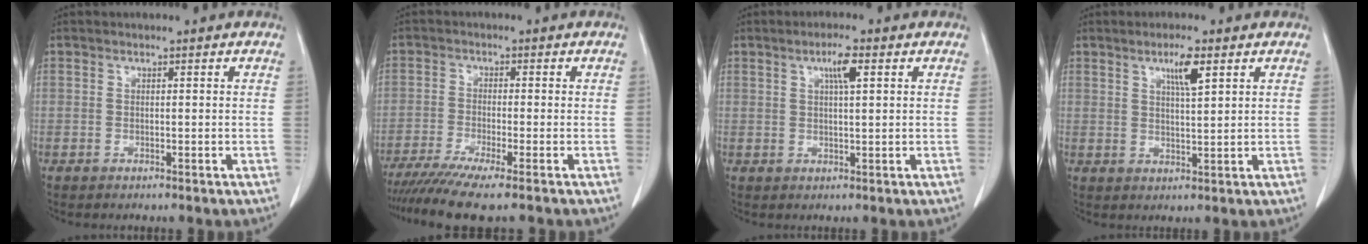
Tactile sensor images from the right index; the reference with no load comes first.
{"total": 8.5, "force": [-6.8, -0.7, 5.1], "torque": [-0.078, -0.019, -0.110]}
{"total": 3.5, "force": [1.5, 0.4, 3.2], "torque": [-0.057, 0.001, 0.024]}
{"total": 4.4, "force": [2.3, 0.4, 3.7], "torque": [-0.064, -0.003, 0.039]}